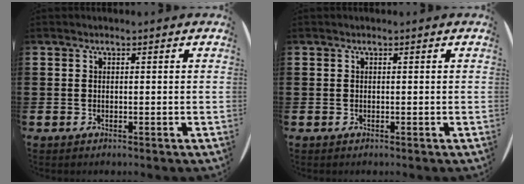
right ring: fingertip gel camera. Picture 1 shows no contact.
{"total": 0.0}